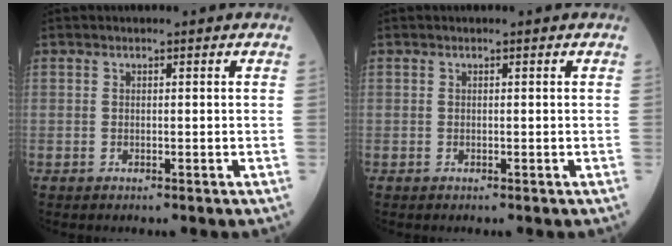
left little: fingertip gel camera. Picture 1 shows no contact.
{"total": 0.0}